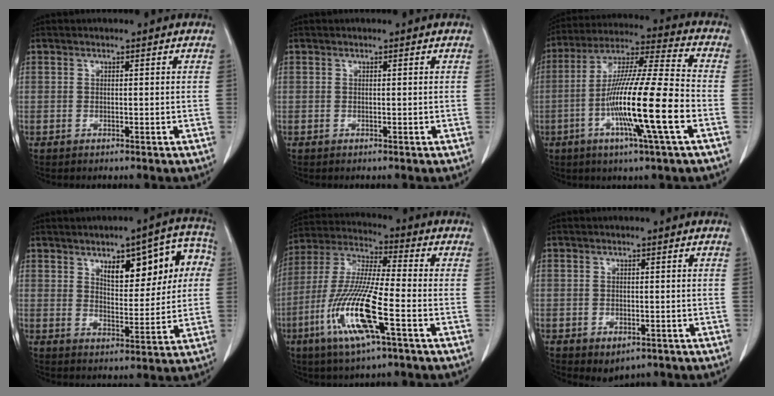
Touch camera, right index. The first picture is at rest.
{"total": 0.0}
{"total": 17.3, "force": [-5.1, -0.3, 16.5], "torque": [-0.308, -0.010, -0.099]}
{"total": 12.6, "force": [4.2, 5.0, 10.8], "torque": [-0.130, 0.032, 0.061]}
{"total": 15.0, "force": [-5.7, 1.2, 13.9], "torque": [-0.293, -0.017, -0.111]}
{"total": 3.0, "force": [-1.5, 1.9, 1.7], "torque": [-0.021, -0.002, -0.005]}